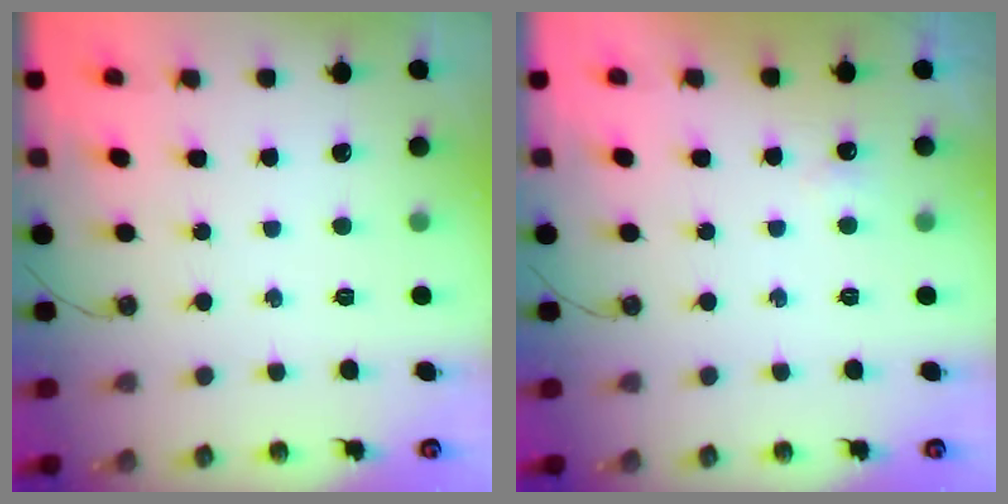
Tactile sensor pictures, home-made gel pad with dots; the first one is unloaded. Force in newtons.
{"total": 2.8, "press": 2.7, "slide": 0.5}